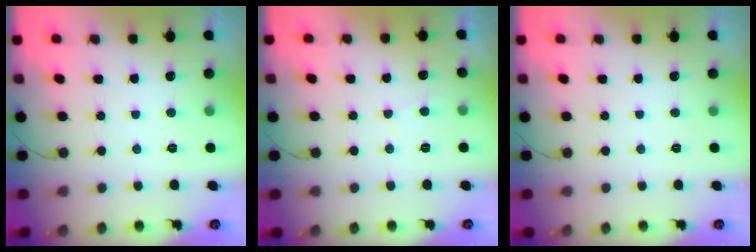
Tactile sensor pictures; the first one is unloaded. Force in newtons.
{"total": 2.7, "press": 2.6, "slide": 0.5}
{"total": 0.0}